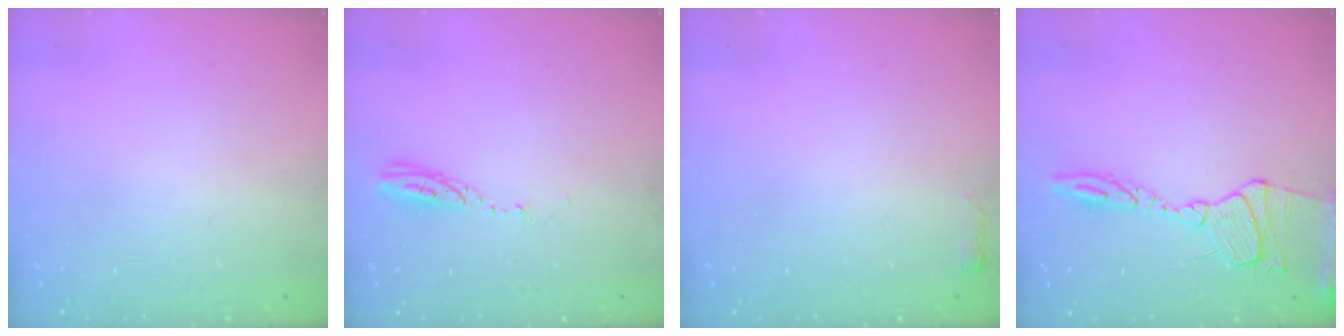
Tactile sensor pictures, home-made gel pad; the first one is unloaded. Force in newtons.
{"total": 3.7, "press": 3.6, "slide": 0.3}
{"total": 2.4, "press": 2.4, "slide": 0.4}
{"total": 13.4, "press": 13.4, "slide": 1.1}